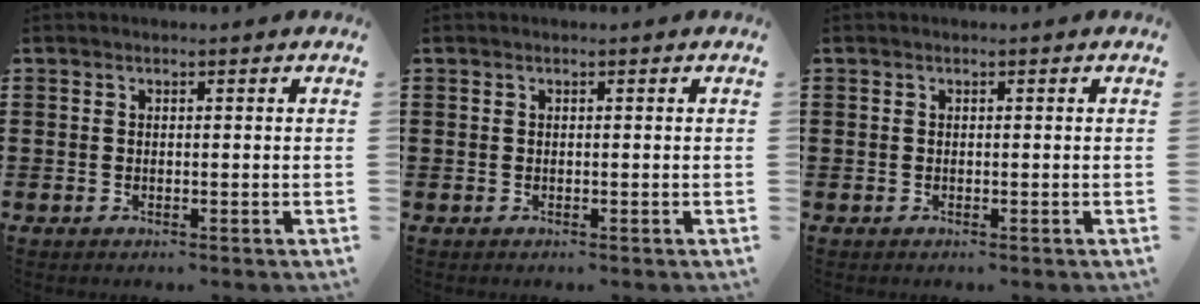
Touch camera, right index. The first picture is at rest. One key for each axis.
{"total": 0.0}
{"total": 0.0}